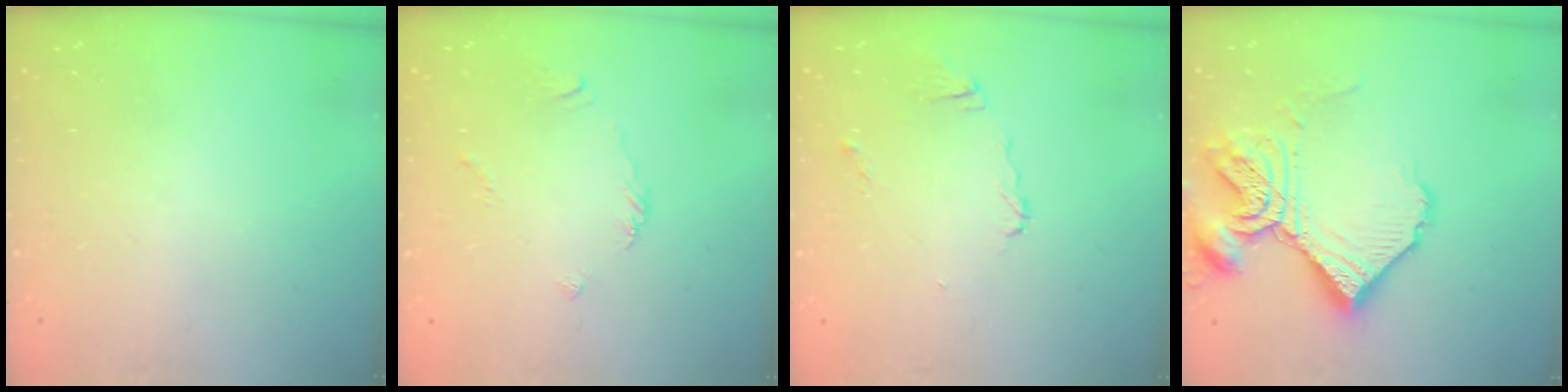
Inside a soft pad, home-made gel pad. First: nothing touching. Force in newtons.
{"total": 2.7, "press": 2.7, "slide": 0.5}
{"total": 5.3, "press": 5.3, "slide": 0.5}
{"total": 19.3, "press": 19.2, "slide": 1.9}